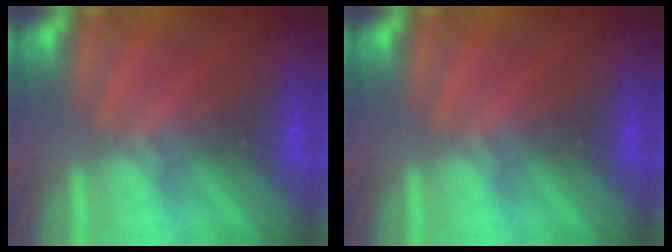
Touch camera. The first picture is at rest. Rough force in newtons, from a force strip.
{"total": 0.0}